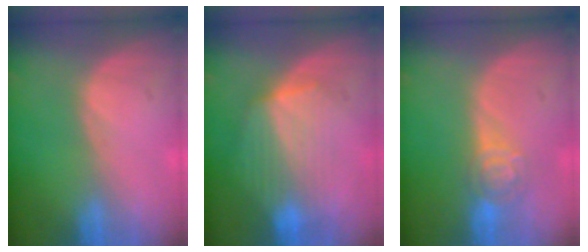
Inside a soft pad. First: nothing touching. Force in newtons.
{"total": 7.3, "press": 6.9, "slide": 2.3}
{"total": 4.6, "press": 4.3, "slide": 1.5}